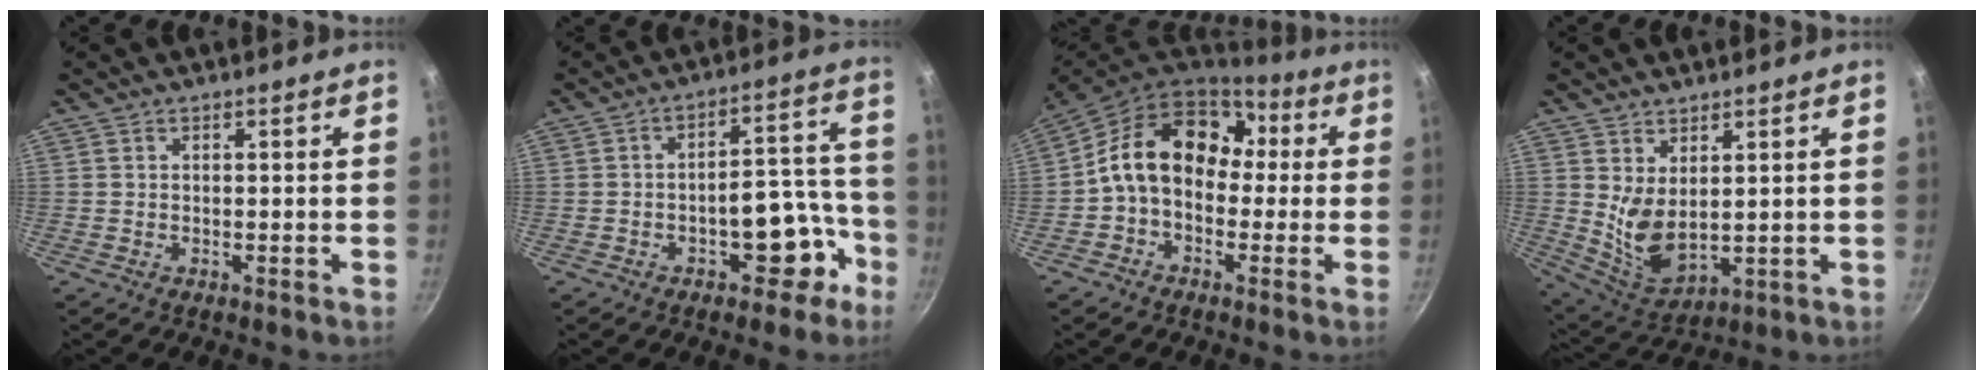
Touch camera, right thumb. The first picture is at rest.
{"total": 10.5, "force": [-4.9, 6.0, 7.1], "torque": [-0.032, 0.074, -0.055]}
{"total": 17.5, "force": [2.0, 13.0, 11.5], "torque": [-0.169, 0.044, 0.015]}
{"total": 8.0, "force": [2.5, 4.2, 6.3], "torque": [-0.106, -0.040, 0.063]}